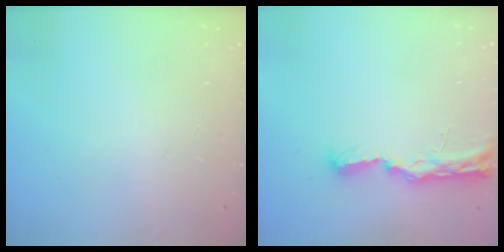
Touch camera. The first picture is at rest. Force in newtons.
{"total": 8.8, "press": 8.7, "slide": 0.9}